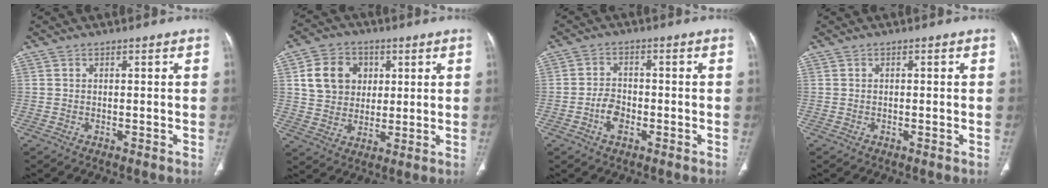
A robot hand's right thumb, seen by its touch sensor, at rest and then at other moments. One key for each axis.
{"total": 11.3, "fx": 3.2, "fy": 9.4, "fz": 5.5, "tx": -0.066, "ty": -0.002, "tz": 0.058}
{"total": 4.4, "fx": -1.8, "fy": 2.8, "fz": 2.9, "tx": -0.049, "ty": 0.016, "tz": -0.036}
{"total": 0.0}